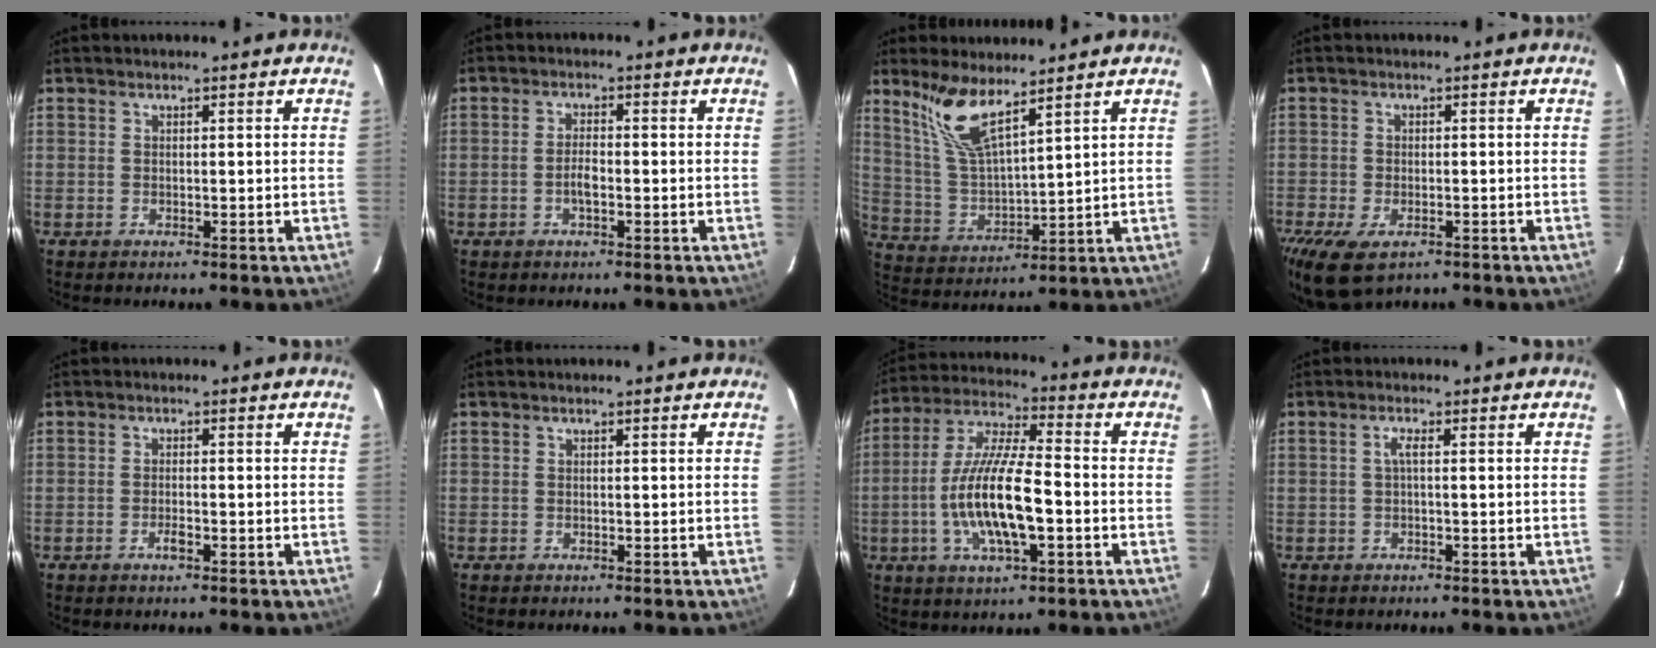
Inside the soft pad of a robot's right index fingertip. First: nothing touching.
{"total": 2.8, "force": [-0.9, 1.0, 2.5], "torque": [-0.049, 0.003, -0.018]}
{"total": 10.1, "force": [7.3, 2.0, 6.7], "torque": [-0.136, -0.001, 0.159]}
{"total": 8.8, "force": [-5.4, 4.5, 5.3], "torque": [-0.129, -0.034, -0.092]}
{"total": 1.9, "force": [-1.0, 0.6, 1.5], "torque": [-0.030, 0.000, -0.018]}
{"total": 0.0}
{"total": 15.4, "force": [-3.5, 3.9, 14.5], "torque": [-0.291, -0.004, -0.067]}
{"total": 1.4, "force": [-0.1, 0.0, 1.4], "torque": [-0.027, 0.004, -0.003]}